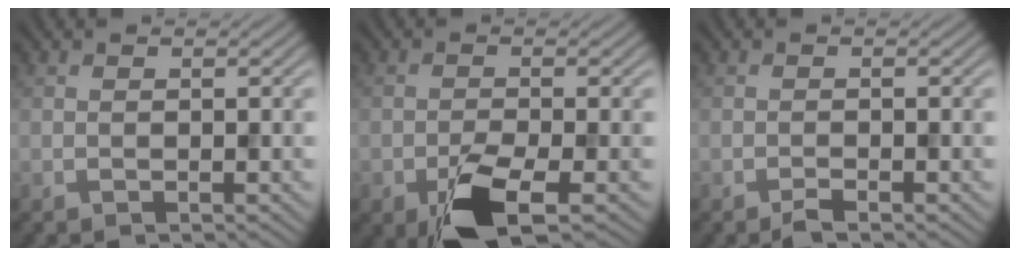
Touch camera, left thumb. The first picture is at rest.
{"total": 6.3, "force": [-3.3, 2.3, 4.8], "torque": [-0.088, -0.006, -0.063]}
{"total": 1.1, "force": [-0.9, 0.2, 0.7], "torque": [-0.013, 0.000, -0.017]}